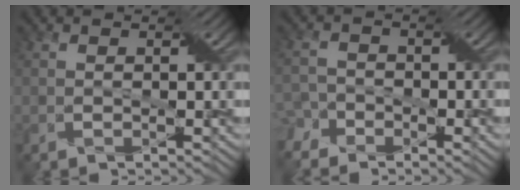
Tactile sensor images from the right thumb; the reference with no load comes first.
{"total": 4.1, "force": [-3.0, 2.3, 1.4], "torque": [-0.027, -0.003, -0.066]}